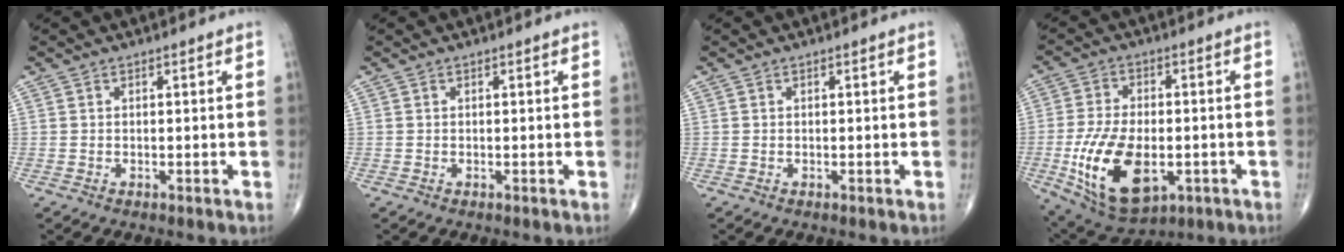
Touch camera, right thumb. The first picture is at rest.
{"total": 0.0}
{"total": 0.0}
{"total": 16.9, "force": [-4.4, 9.3, 13.4], "torque": [-0.239, 0.000, -0.058]}